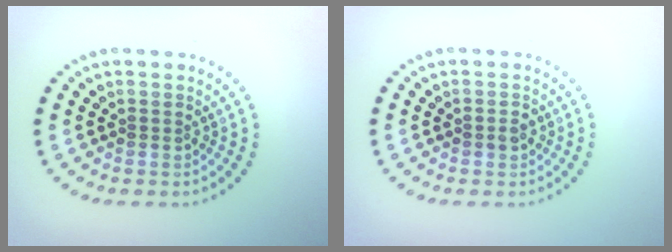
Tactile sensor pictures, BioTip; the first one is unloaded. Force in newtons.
{"total": 0.9, "press": 0.9, "slide": 0.2}